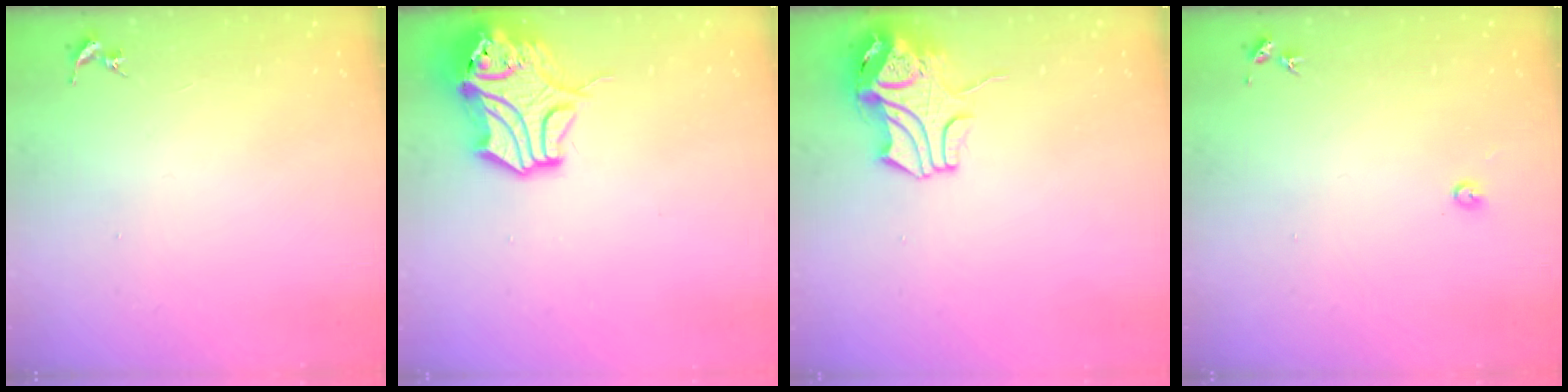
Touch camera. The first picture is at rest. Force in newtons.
{"total": 14.2, "press": 14.1, "slide": 1.9}
{"total": 10.5, "press": 10.3, "slide": 1.7}
{"total": 3.0, "press": 3.0, "slide": 0.4}